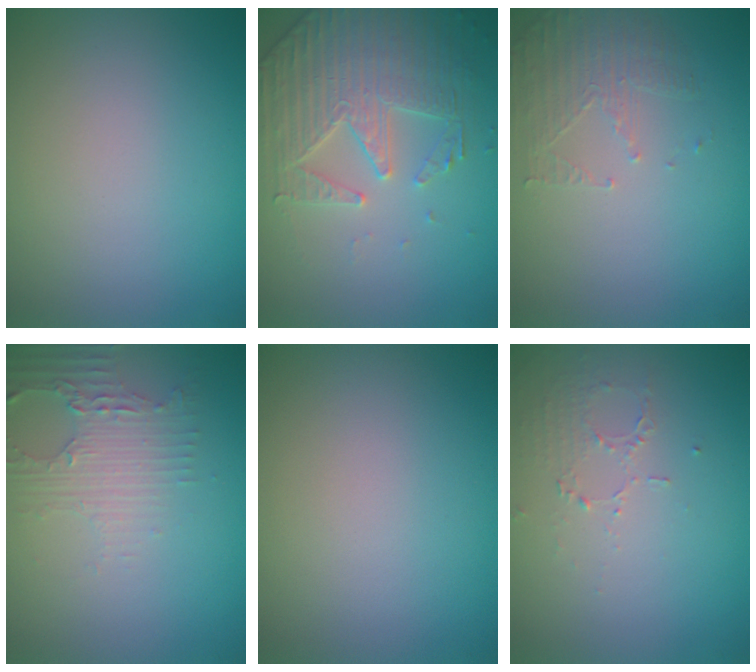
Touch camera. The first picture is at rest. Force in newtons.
{"total": 4.2, "press": 3.9, "slide": 1.6}
{"total": 1.7, "press": 0.9, "slide": 1.4}
{"total": 3.3, "press": 2.6, "slide": 2.0}
{"total": 0.0}
{"total": 1.3, "press": 0.6, "slide": 1.1}